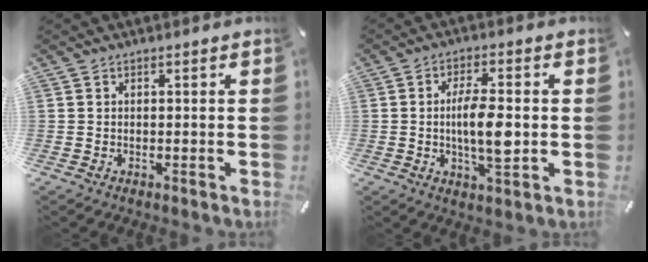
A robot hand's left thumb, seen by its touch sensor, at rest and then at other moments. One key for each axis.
{"total": 8.9, "fx": -0.4, "fy": 2.9, "fz": 8.4, "tx": -0.157, "ty": -0.004, "tz": -0.012}